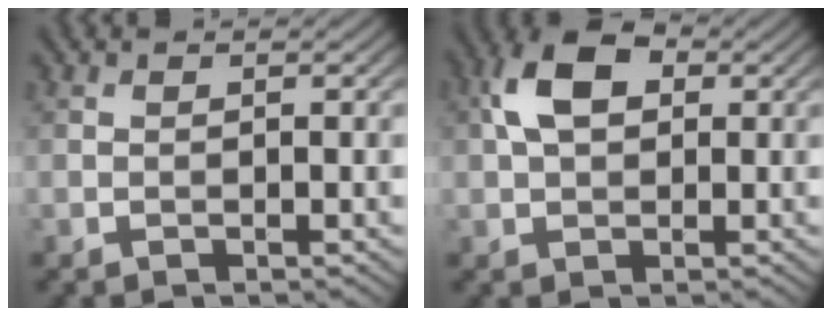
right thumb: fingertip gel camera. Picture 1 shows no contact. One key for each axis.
{"total": 6.6, "fx": 1.6, "fy": 4.2, "fz": 4.8, "tx": -0.100, "ty": 0.015, "tz": 0.020}